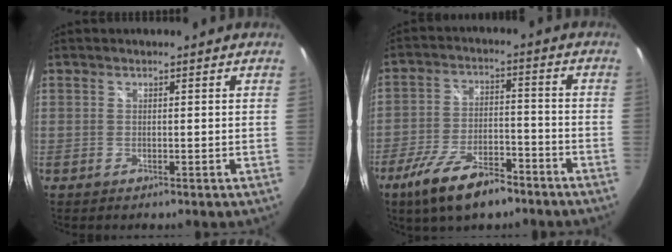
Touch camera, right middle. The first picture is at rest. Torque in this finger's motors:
{"motor_torque": [1.20, -0.93, 0.16, 0.13]}